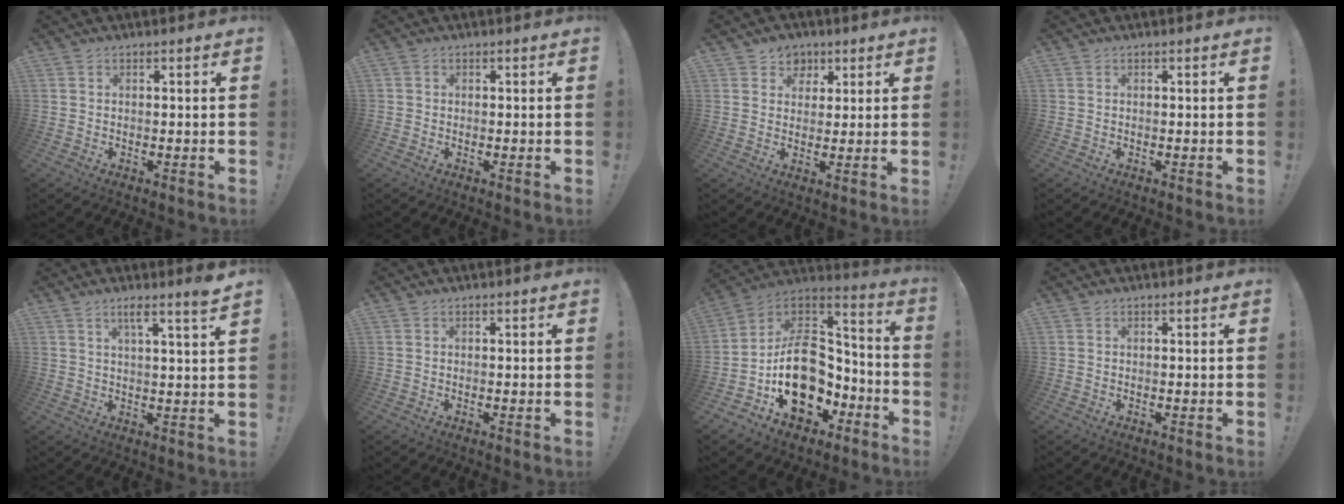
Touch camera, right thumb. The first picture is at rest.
{"total": 0.5, "force": [0.1, 0.5, 0.0], "torque": [-0.007, 0.005, 0.003]}
{"total": 6.1, "force": [2.8, 5.4, 0.5], "torque": [0.008, -0.020, 0.053]}
{"total": 0.0}
{"total": 5.4, "force": [3.5, -0.6, 4.1], "torque": [-0.068, -0.017, 0.052]}
{"total": 0.0}
{"total": 19.7, "force": [-3.5, 15.2, 12.1], "torque": [-0.188, 0.017, -0.036]}
{"total": 0.0}